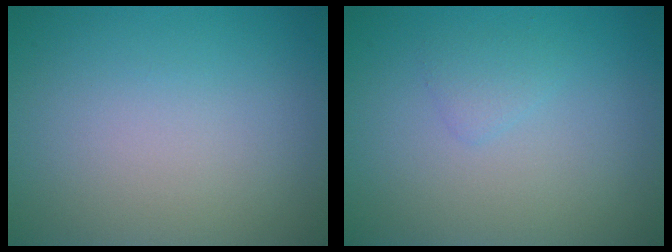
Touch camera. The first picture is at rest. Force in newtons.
{"total": 1.0, "press": 1.0, "slide": 0.1}